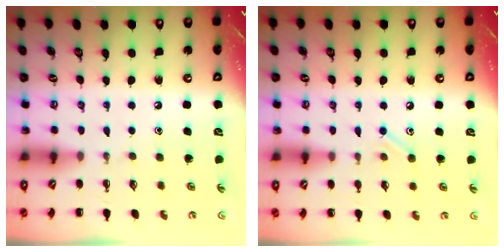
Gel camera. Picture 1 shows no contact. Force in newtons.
{"total": 6.3, "press": 6.1, "slide": 1.7}